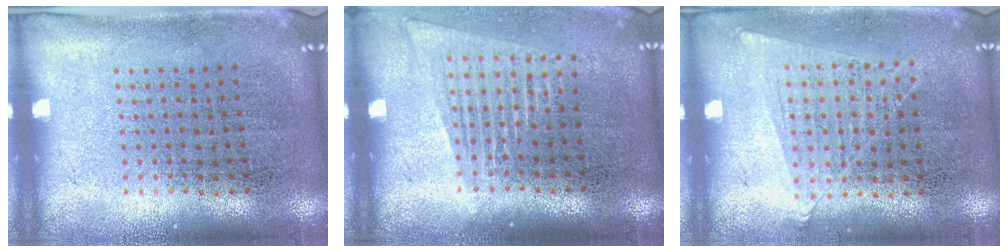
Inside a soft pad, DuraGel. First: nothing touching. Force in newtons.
{"total": 1.4, "press": 1.3, "slide": 0.6}
{"total": 1.1, "press": 1.0, "slide": 0.5}